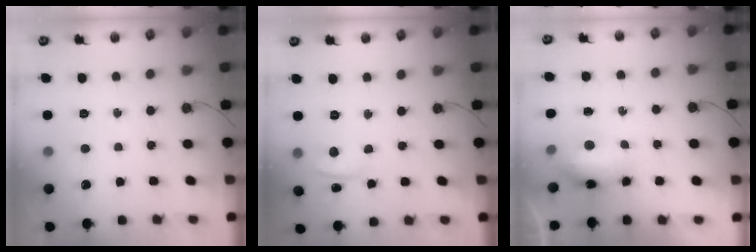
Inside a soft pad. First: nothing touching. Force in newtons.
{"total": 1.6, "press": 1.2, "slide": 1.0}
{"total": 8.4, "press": 8.4, "slide": 0.6}